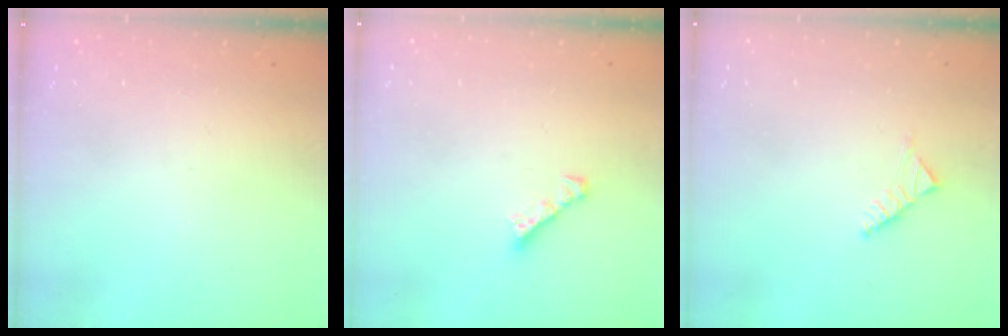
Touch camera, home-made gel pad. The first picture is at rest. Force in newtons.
{"total": 3.0, "press": 3.0, "slide": 0.4}
{"total": 2.6, "press": 2.5, "slide": 0.8}